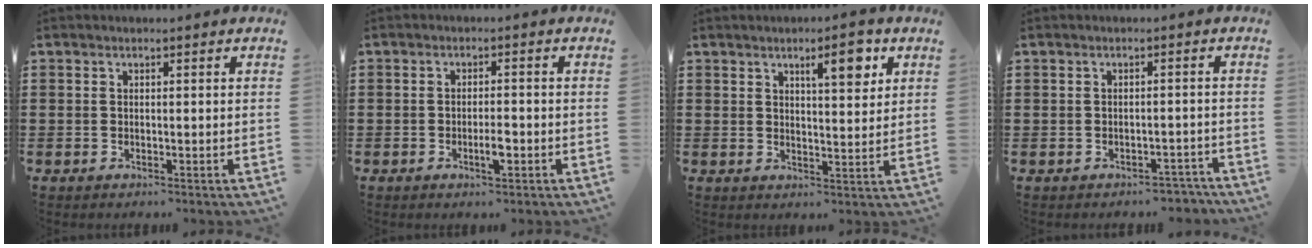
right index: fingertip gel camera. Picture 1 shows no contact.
{"total": 3.0, "force": [-1.1, 0.8, 2.6], "torque": [-0.046, 0.002, -0.020]}
{"total": 5.8, "force": [3.0, 1.6, 4.6], "torque": [-0.066, -0.004, 0.043]}
{"total": 2.6, "force": [-2.5, 0.6, 0.0], "torque": [-0.007, 0.002, -0.054]}